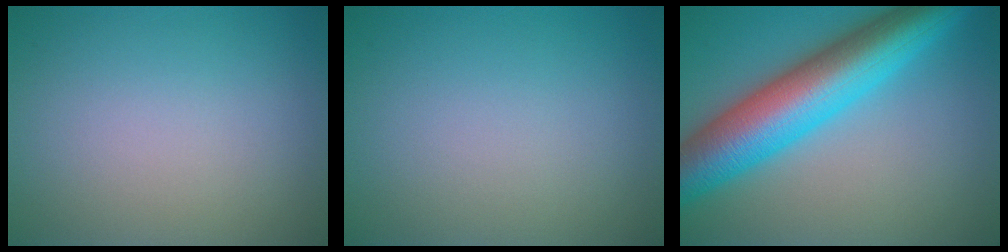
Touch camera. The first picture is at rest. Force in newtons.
{"total": 0.0}
{"total": 11.1, "press": 11.1, "slide": 0.1}